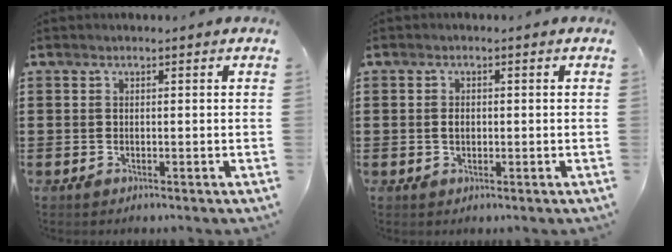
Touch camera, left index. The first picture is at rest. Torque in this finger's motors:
{"motor_torque": [0.52, 0.13, 0.21, 0.01]}